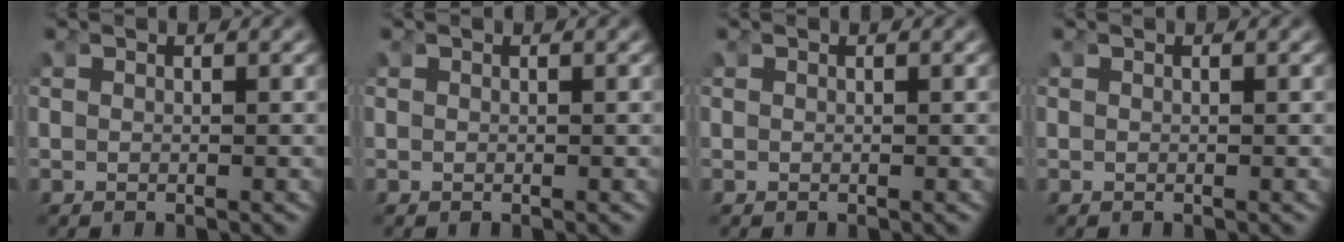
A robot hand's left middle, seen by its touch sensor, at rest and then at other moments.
{"total": 0.0}
{"total": 0.0}
{"total": 0.0}